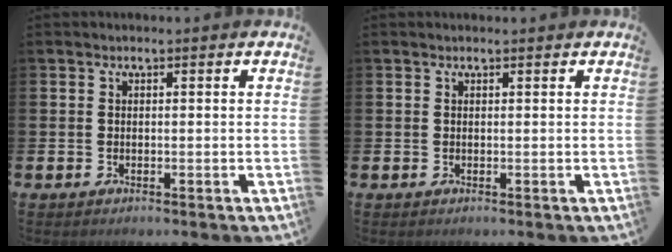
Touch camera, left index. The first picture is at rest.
{"total": 0.0}